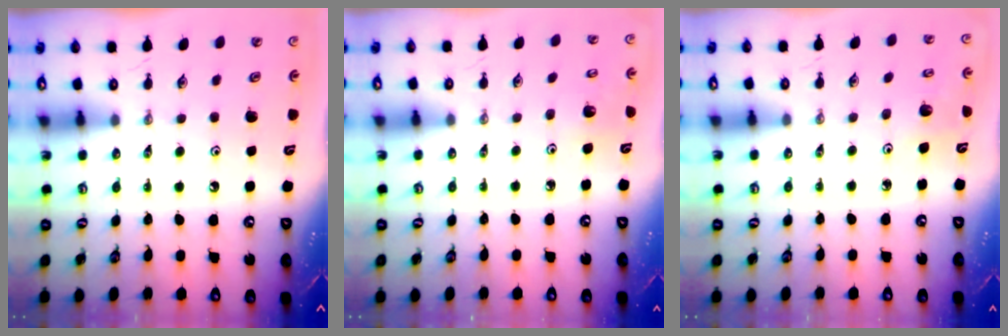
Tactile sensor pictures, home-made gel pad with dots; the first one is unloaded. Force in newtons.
{"total": 3.3, "press": 3.2, "slide": 0.5}
{"total": 3.9, "press": 3.8, "slide": 0.5}